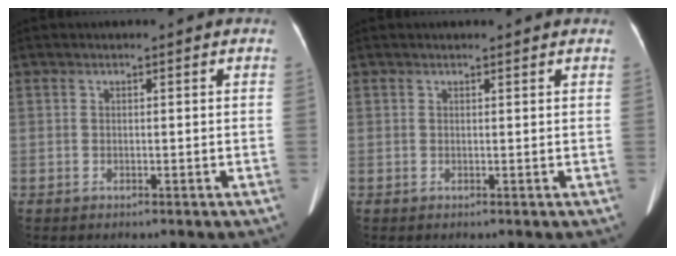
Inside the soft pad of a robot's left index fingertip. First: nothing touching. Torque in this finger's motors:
{"motor_torque": [0.10, 0.01, 0.01, 0.01]}